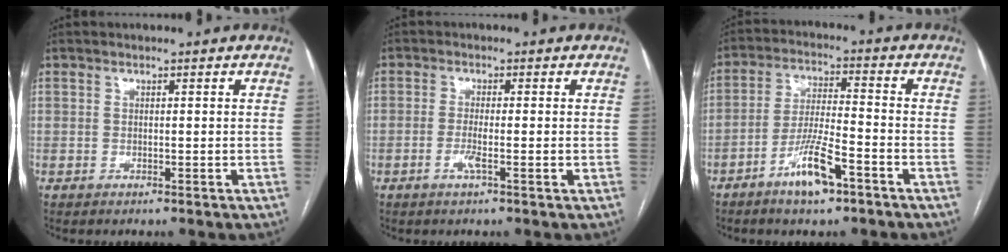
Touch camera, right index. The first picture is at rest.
{"total": 2.4, "force": [-0.8, 0.1, 2.3], "torque": [-0.047, -0.002, -0.016]}
{"total": 7.0, "force": [-4.2, 1.0, 5.5], "torque": [-0.111, -0.001, -0.076]}